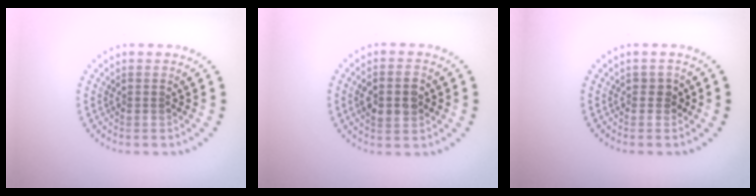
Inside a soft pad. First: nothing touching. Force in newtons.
{"total": 3.4, "press": 3.4, "slide": 0.1}
{"total": 1.1, "press": 1.0, "slide": 0.4}